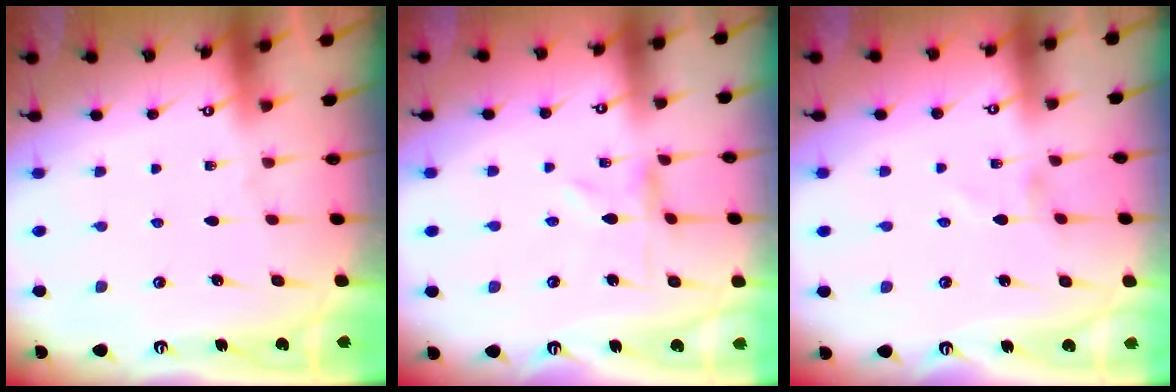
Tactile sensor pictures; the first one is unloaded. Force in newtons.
{"total": 0.0}
{"total": 0.0}